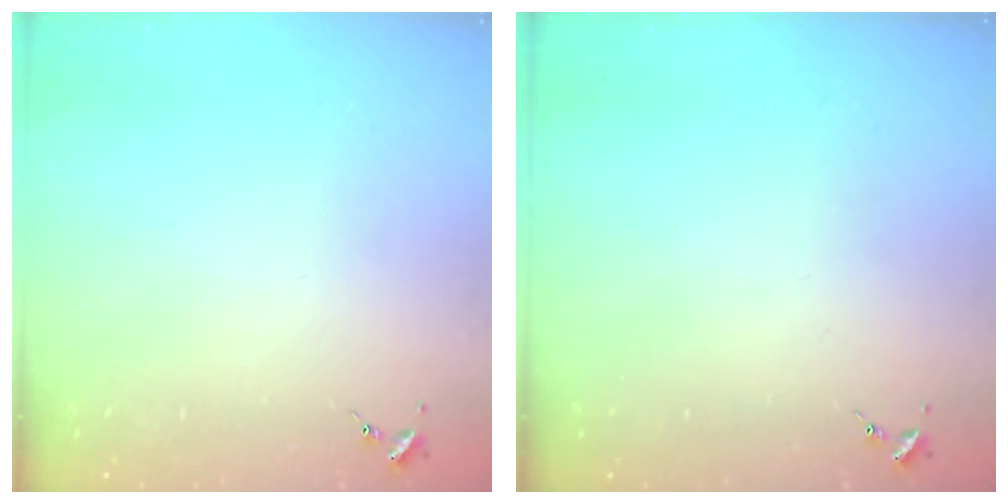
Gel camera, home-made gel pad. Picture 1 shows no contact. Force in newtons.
{"total": 0.0}